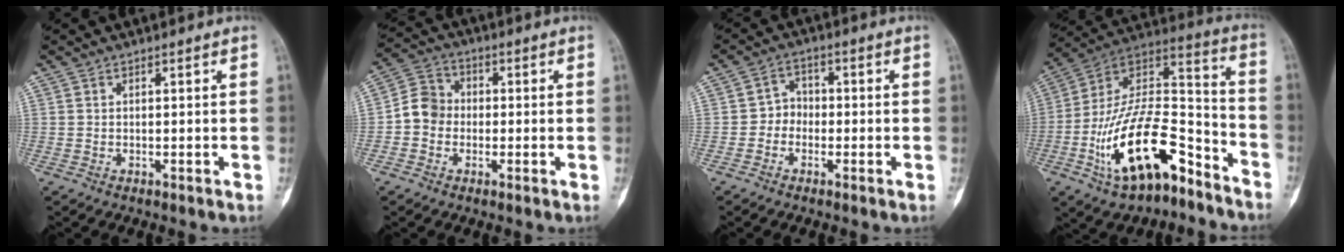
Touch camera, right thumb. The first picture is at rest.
{"total": 6.3, "force": [-1.1, 5.6, 2.7], "torque": [-0.028, 0.019, -0.036]}
{"total": 3.7, "force": [-1.3, 3.1, 1.4], "torque": [0.001, 0.018, -0.036]}
{"total": 22.9, "force": [-12.1, 10.6, 16.3], "torque": [-0.279, 0.096, -0.204]}